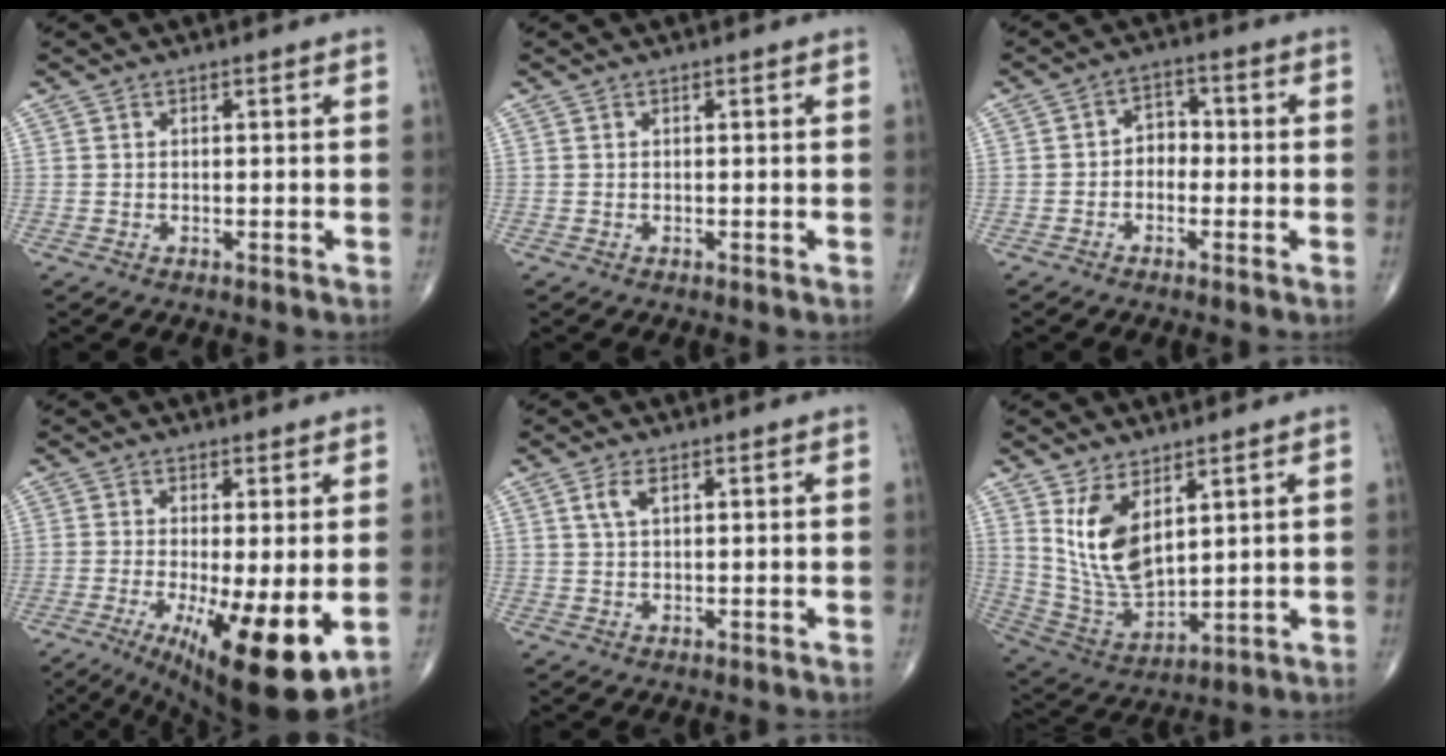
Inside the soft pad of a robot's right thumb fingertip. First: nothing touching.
{"total": 0.0}
{"total": 4.1, "force": [-0.9, 3.1, 2.5], "torque": [-0.018, 0.020, -0.028]}
{"total": 15.1, "force": [-3.8, 4.1, 14.1], "torque": [-0.205, -0.026, -0.043]}
{"total": 2.8, "force": [1.2, 1.3, 2.2], "torque": [-0.049, 0.006, 0.027]}
{"total": 12.2, "force": [5.0, 6.2, 9.3], "torque": [-0.166, -0.032, 0.118]}